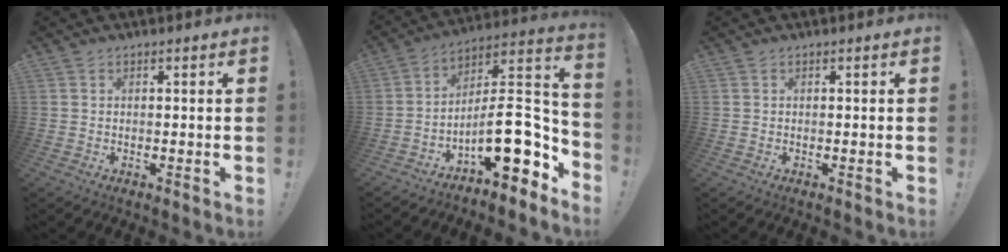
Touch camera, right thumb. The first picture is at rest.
{"total": 19.5, "force": [-6.9, 7.4, 16.7], "torque": [-0.258, 0.023, -0.111]}
{"total": 0.0}